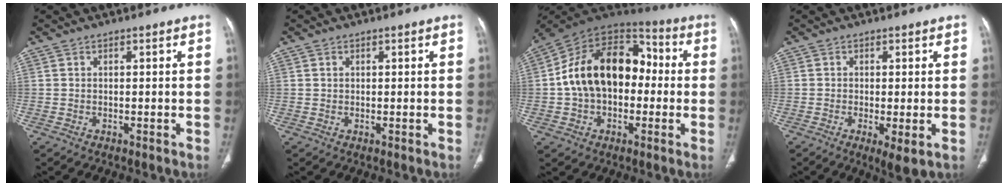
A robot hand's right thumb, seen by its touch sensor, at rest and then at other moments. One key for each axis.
{"total": 0.6, "fx": 0.2, "fy": 0.5, "fz": 0.2, "tx": -0.001, "ty": 0.000, "tz": 0.005}
{"total": 20.1, "fx": -0.1, "fy": 13.5, "fz": 14.8, "tx": -0.222, "ty": 0.048, "tz": -0.007}
{"total": 4.3, "fx": -1.1, "fy": 1.1, "fz": 4.0, "tx": -0.074, "ty": -0.015, "tz": -0.020}